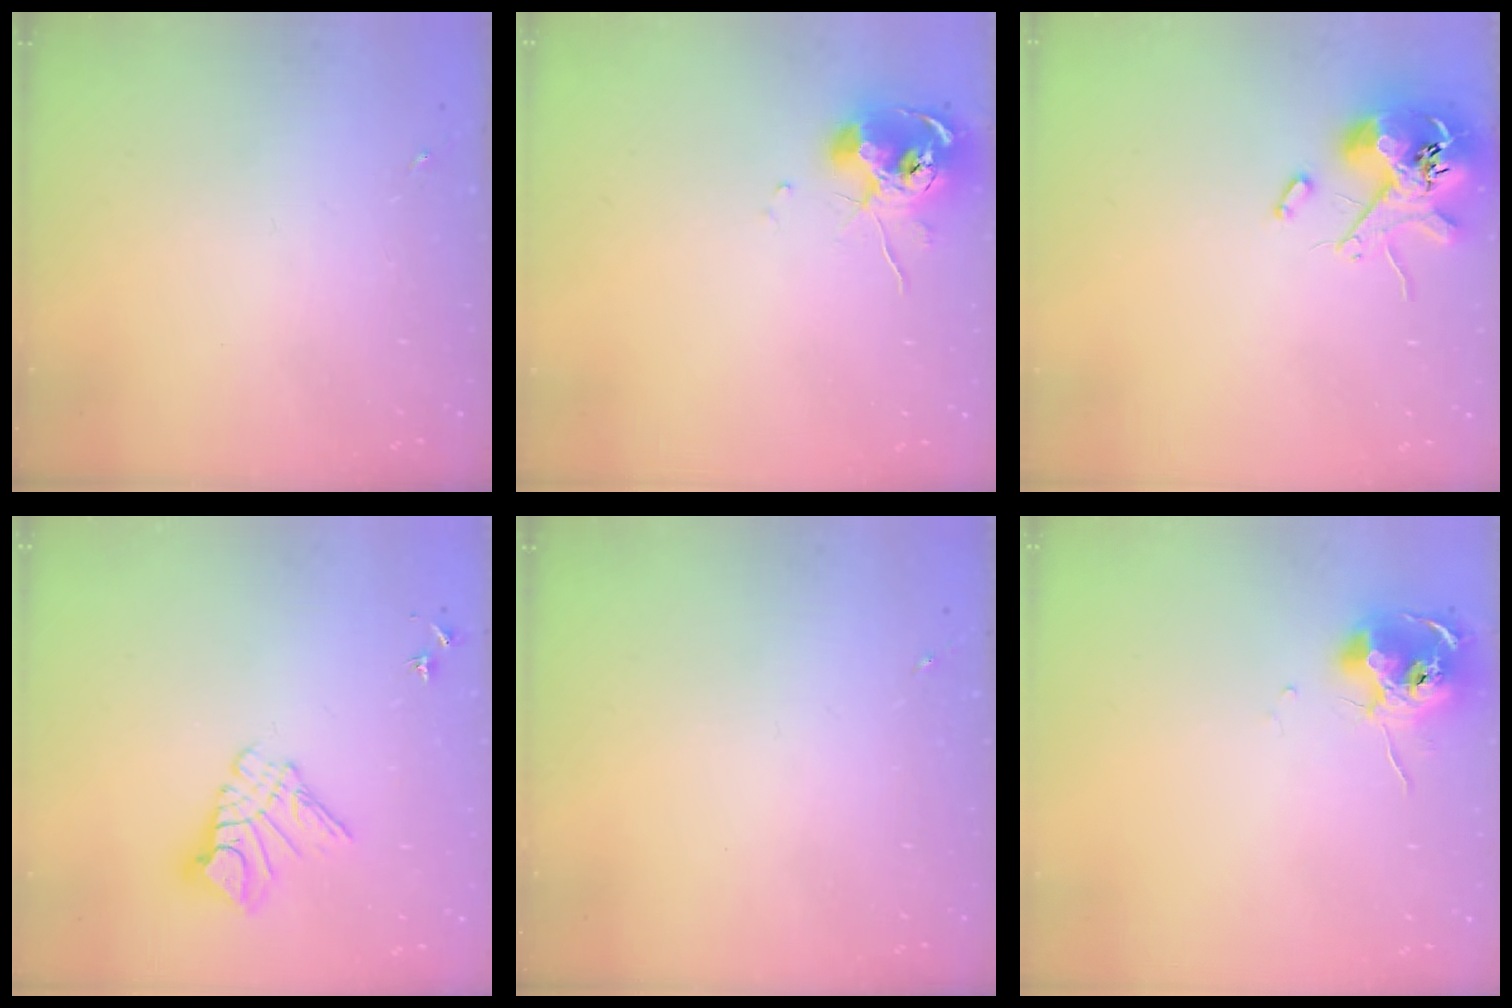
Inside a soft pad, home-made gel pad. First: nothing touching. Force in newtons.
{"total": 10.3, "press": 10.2, "slide": 1.1}
{"total": 11.8, "press": 11.6, "slide": 1.8}
{"total": 10.6, "press": 10.5, "slide": 1.1}
{"total": 0.0}
{"total": 10.4, "press": 10.3, "slide": 0.7}